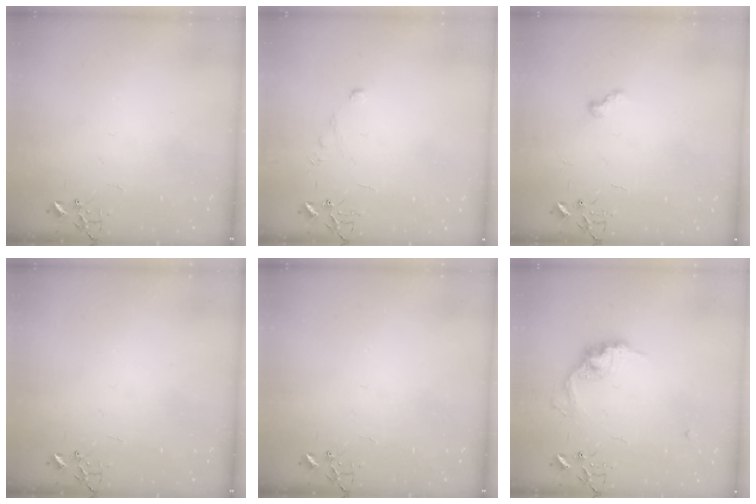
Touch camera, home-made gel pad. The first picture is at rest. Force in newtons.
{"total": 4.6, "press": 4.6, "slide": 0.4}
{"total": 5.3, "press": 5.2, "slide": 0.6}
{"total": 0.0}
{"total": 0.0}
{"total": 12.9, "press": 12.9, "slide": 0.9}